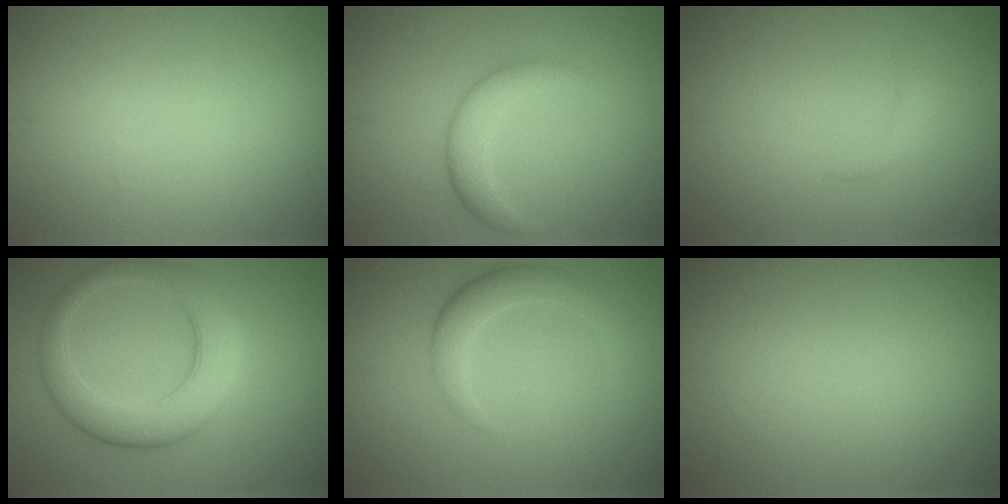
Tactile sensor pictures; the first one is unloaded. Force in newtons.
{"total": 3.0, "press": 3.0, "slide": 0.1}
{"total": 0.8, "press": 0.8, "slide": 0.0}
{"total": 6.4, "press": 6.4, "slide": 0.1}
{"total": 3.0, "press": 3.0, "slide": 0.1}
{"total": 0.0}